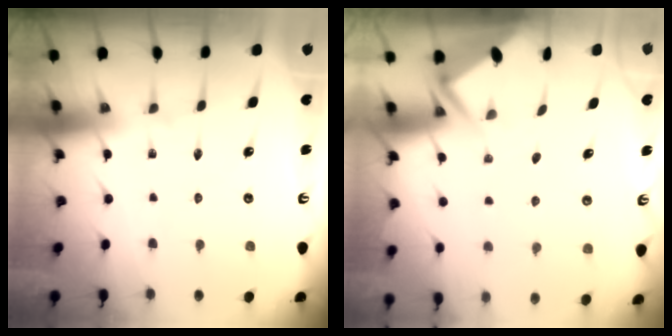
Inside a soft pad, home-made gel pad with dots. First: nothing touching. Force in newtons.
{"total": 2.8, "press": 2.8, "slide": 0.3}